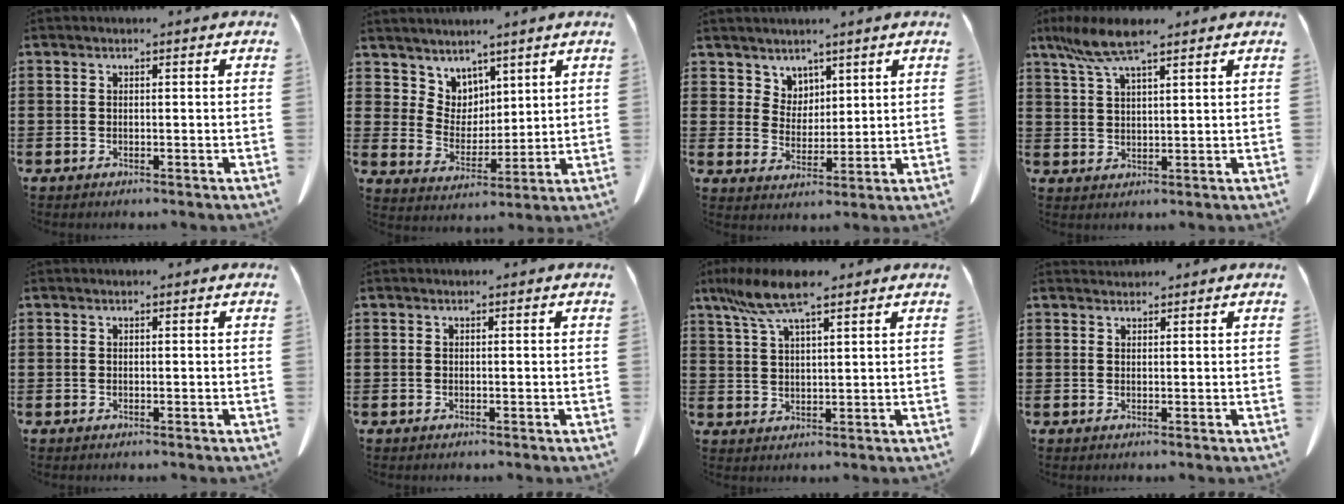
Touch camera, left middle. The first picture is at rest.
{"total": 5.2, "force": [4.4, 2.8, -0.5], "torque": [-0.019, -0.020, 0.083]}
{"total": 4.4, "force": [3.6, 2.6, 0.1], "torque": [-0.019, -0.003, 0.068]}
{"total": 6.9, "force": [4.8, 1.3, 4.8], "torque": [-0.112, -0.004, 0.086]}
{"total": 0.0}
{"total": 0.0}
{"total": 7.8, "force": [5.4, 1.6, 5.4], "torque": [-0.124, -0.006, 0.095]}
{"total": 1.0, "force": [1.0, 0.1, -0.2], "torque": [0.003, 0.002, 0.020]}